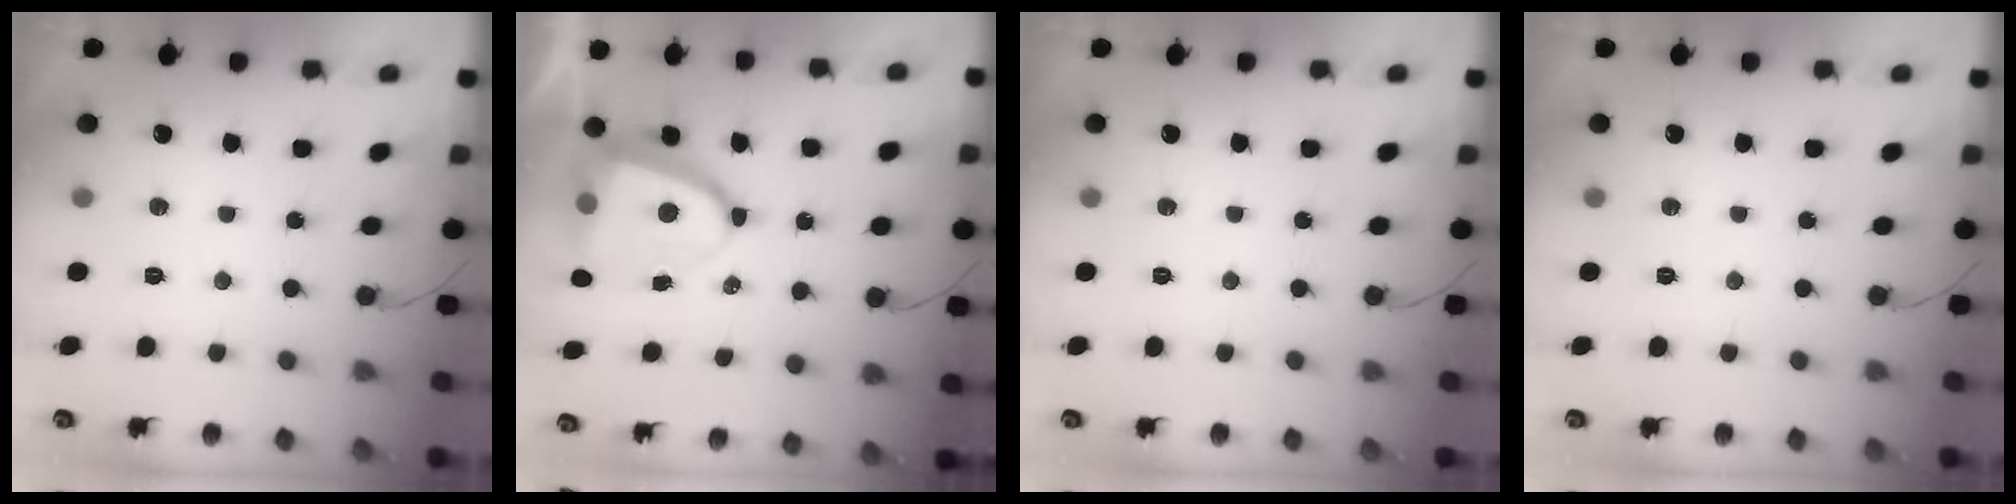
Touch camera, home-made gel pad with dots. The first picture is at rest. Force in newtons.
{"total": 9.9, "press": 9.9, "slide": 1.4}
{"total": 0.0}
{"total": 0.0}